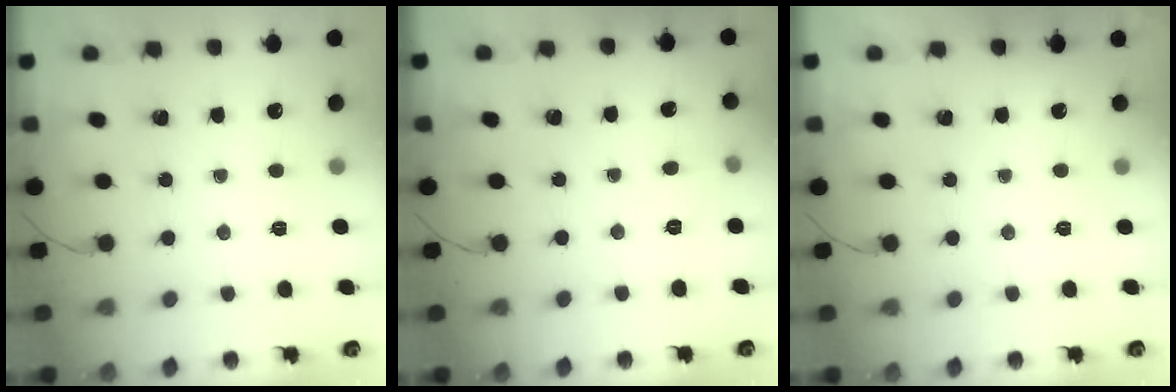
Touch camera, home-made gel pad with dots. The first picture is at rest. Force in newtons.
{"total": 5.8, "press": 5.6, "slide": 1.4}
{"total": 1.9, "press": 1.9, "slide": 0.3}